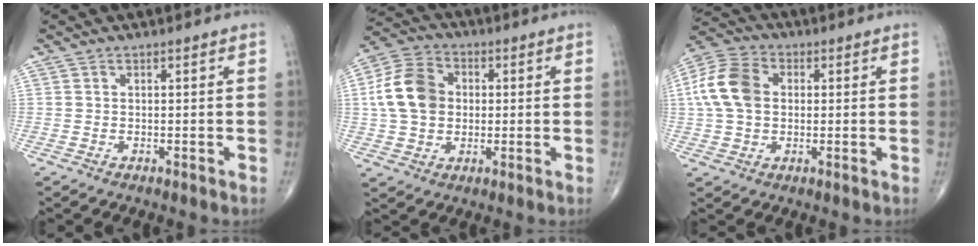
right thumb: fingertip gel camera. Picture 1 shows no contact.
{"total": 12.2, "force": [1.0, 9.4, 7.7], "torque": [-0.129, 0.017, 0.012]}
{"total": 11.5, "force": [1.3, 8.2, 7.9], "torque": [-0.153, 0.021, 0.018]}